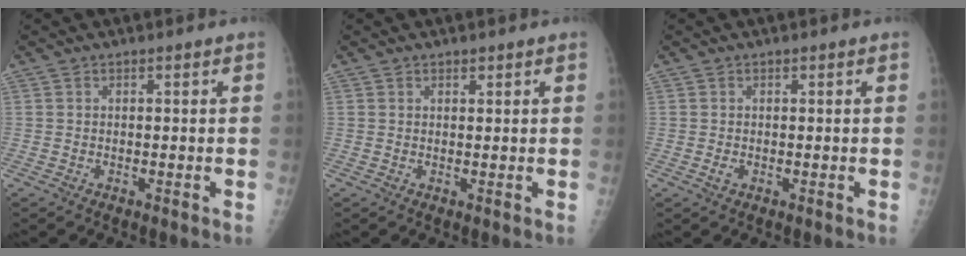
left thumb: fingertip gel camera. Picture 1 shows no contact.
{"total": 0.9, "force": [0.7, 0.4, 0.4], "torque": [0.001, -0.004, 0.009]}
{"total": 1.0, "force": [-0.1, 0.7, 0.7], "torque": [-0.012, -0.002, -0.003]}